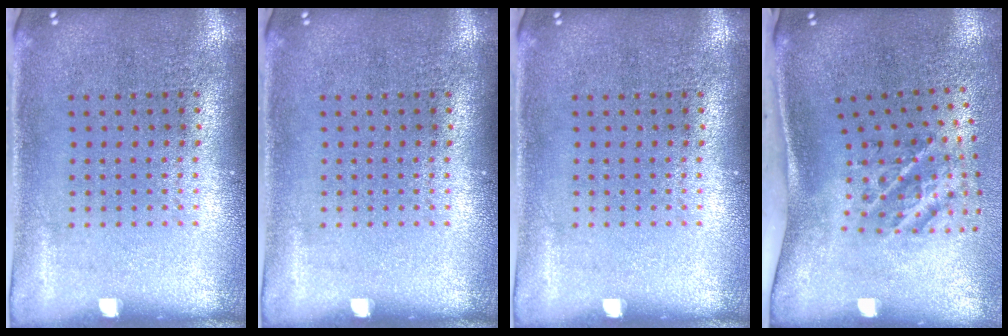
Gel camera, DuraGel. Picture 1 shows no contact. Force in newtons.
{"total": 0.0}
{"total": 0.0}
{"total": 2.3, "press": 1.3, "slide": 1.9}